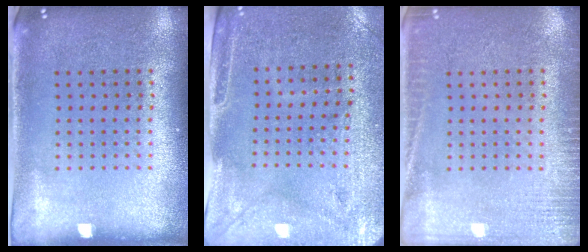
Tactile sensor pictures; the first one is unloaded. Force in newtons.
{"total": 3.0, "press": 2.5, "slide": 1.5}
{"total": 2.7, "press": 2.7, "slide": 0.5}